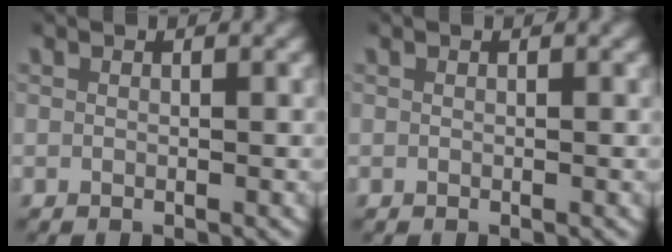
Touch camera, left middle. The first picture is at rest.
{"total": 0.0}